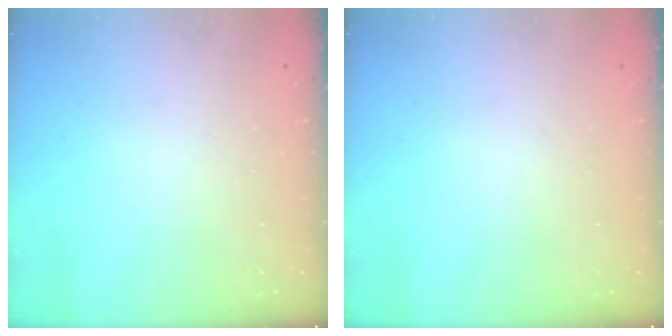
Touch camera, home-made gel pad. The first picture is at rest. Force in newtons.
{"total": 0.0}